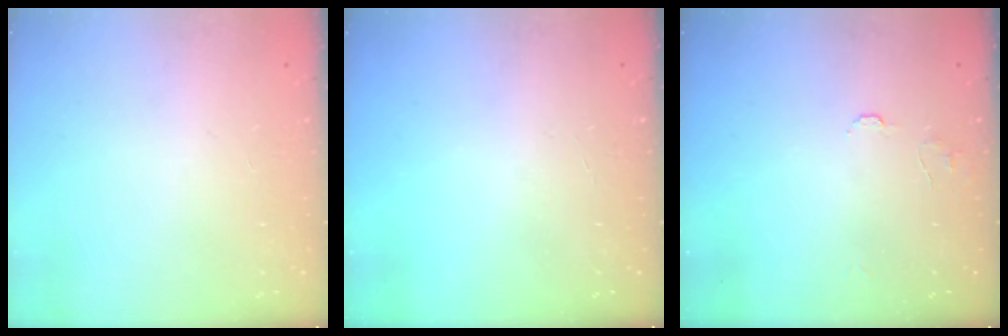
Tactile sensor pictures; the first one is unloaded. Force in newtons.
{"total": 2.7, "press": 2.7, "slide": 0.3}
{"total": 5.9, "press": 5.9, "slide": 0.6}